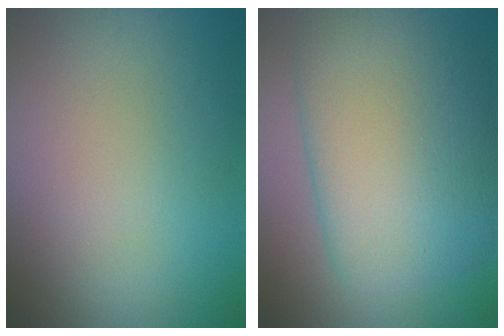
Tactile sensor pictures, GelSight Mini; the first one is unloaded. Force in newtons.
{"total": 10.3, "press": 10.3, "slide": 0.3}